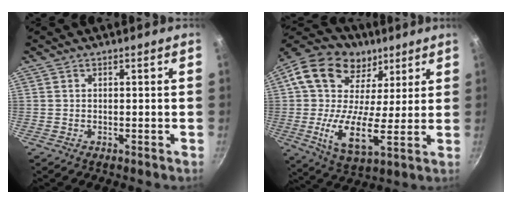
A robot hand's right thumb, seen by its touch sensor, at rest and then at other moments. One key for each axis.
{"total": 21.2, "fx": 6.1, "fy": 14.4, "fz": 14.3, "tx": -0.236, "ty": 0.000, "tz": 0.091}